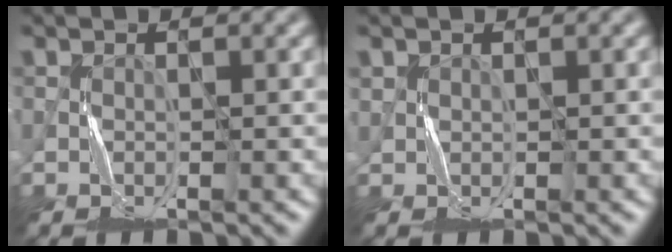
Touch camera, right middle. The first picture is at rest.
{"total": 0.7, "force": [0.4, 0.6, 0.0], "torque": [-0.004, 0.001, 0.011]}